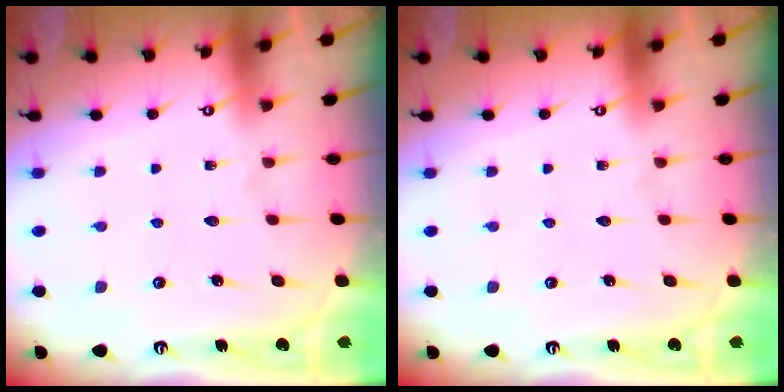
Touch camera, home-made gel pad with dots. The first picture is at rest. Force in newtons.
{"total": 0.0}